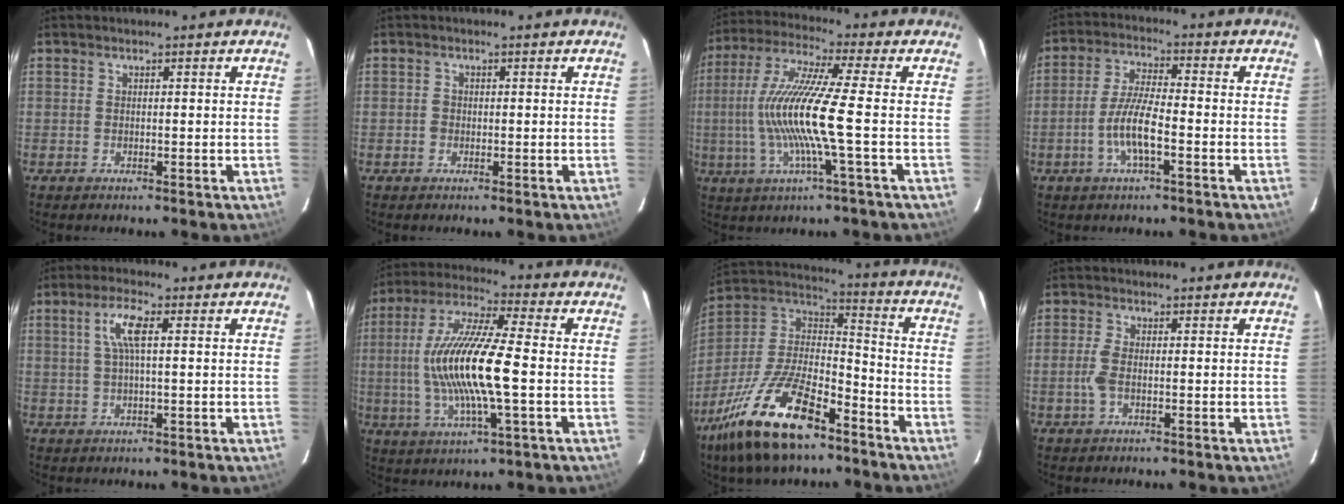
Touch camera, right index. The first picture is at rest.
{"total": 1.0, "force": [-0.4, 0.9, 0.1], "torque": [-0.001, 0.001, -0.006]}
{"total": 14.0, "force": [-2.1, -0.7, 13.9], "torque": [-0.278, -0.004, -0.039]}
{"total": 7.7, "force": [-2.9, 1.5, 6.9], "torque": [-0.144, 0.001, -0.057]}
{"total": 5.1, "force": [1.2, 0.9, 4.8], "torque": [-0.096, 0.006, 0.023]}
{"total": 16.9, "force": [-1.2, 3.0, 16.6], "torque": [-0.330, 0.003, -0.027]}
{"total": 22.0, "force": [-13.7, 8.5, 15.0], "torque": [-0.310, -0.019, -0.247]}
{"total": 3.1, "force": [-0.7, 1.0, 2.8], "torque": [-0.066, 0.000, -0.016]}